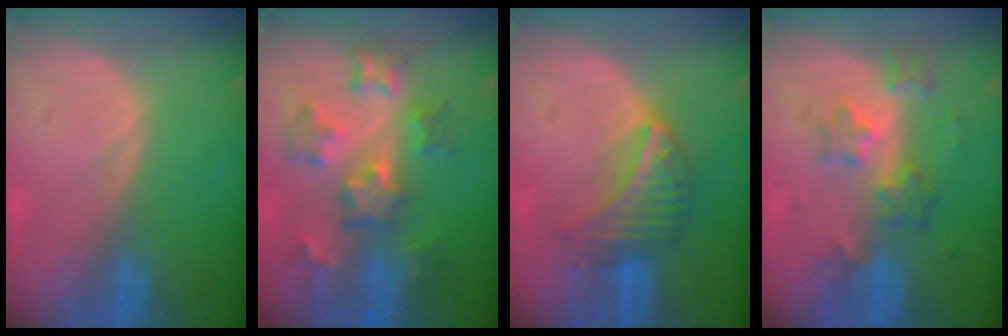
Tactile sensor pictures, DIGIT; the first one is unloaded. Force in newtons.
{"total": 8.3, "press": 7.8, "slide": 2.9}
{"total": 6.4, "press": 6.3, "slide": 1.5}
{"total": 6.1, "press": 5.6, "slide": 2.5}